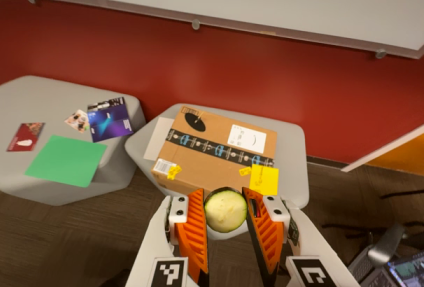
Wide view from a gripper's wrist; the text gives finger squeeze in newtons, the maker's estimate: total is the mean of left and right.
{"total": 11.7, "left": 12.2, "right": 11.2}